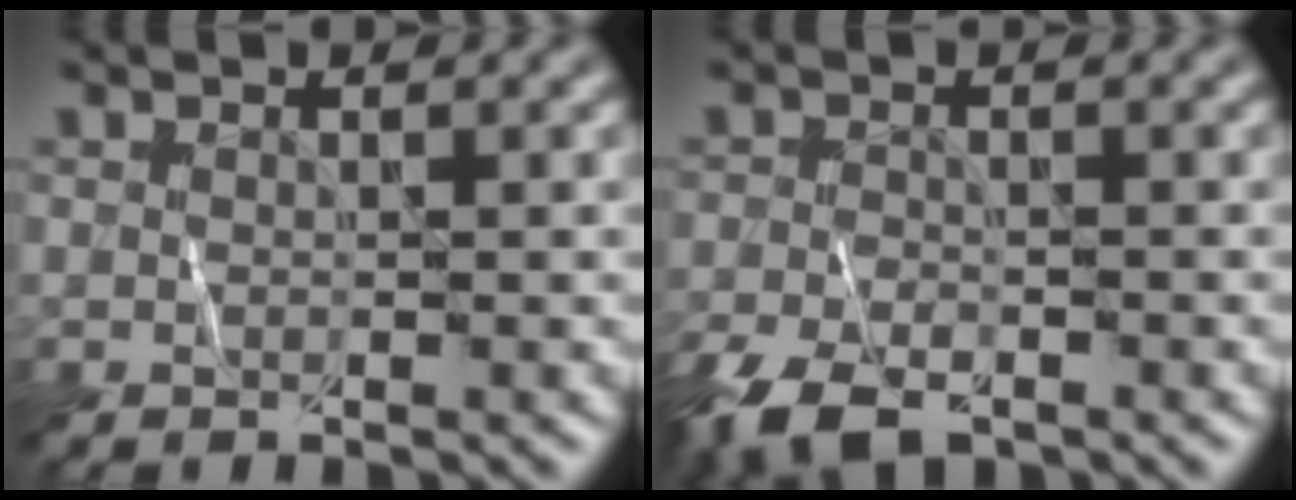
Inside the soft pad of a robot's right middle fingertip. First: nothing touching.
{"total": 5.6, "force": [-4.0, 2.5, 3.0], "torque": [-0.058, -0.013, -0.080]}